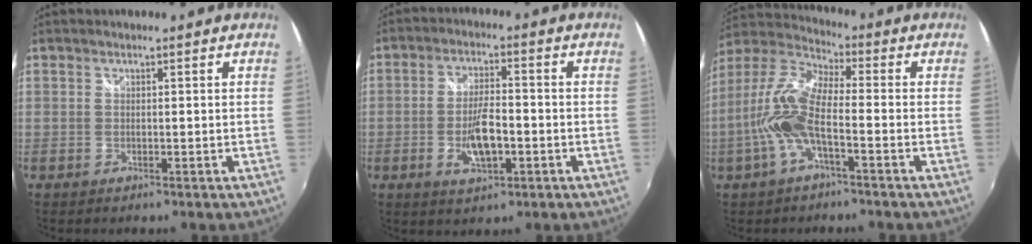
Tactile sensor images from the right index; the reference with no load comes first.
{"total": 7.4, "force": [-2.3, 2.8, 6.5], "torque": [-0.126, -0.002, -0.037]}
{"total": 11.7, "force": [-3.3, 3.1, 10.8], "torque": [-0.231, 0.002, -0.065]}